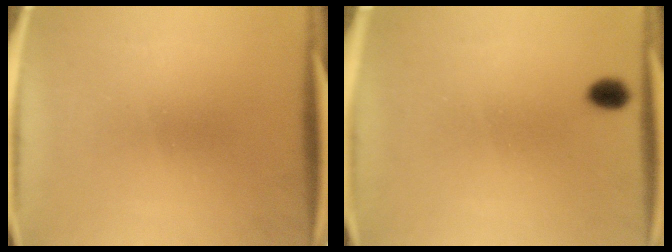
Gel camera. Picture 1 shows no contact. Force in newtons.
{"total": 1.7}